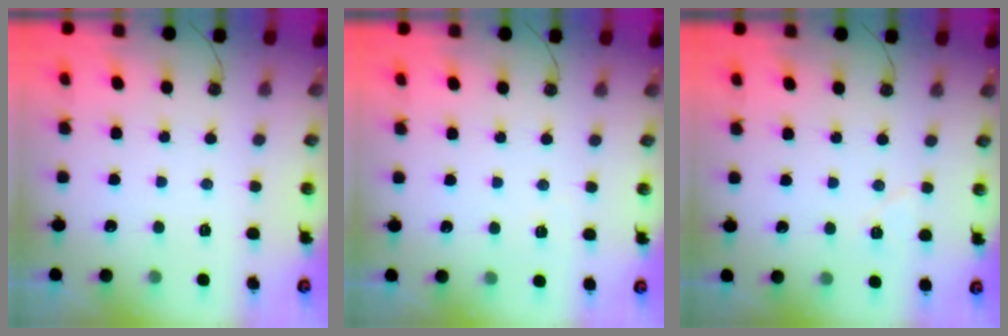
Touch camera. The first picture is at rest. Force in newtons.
{"total": 2.2, "press": 2.1, "slide": 0.7}
{"total": 5.0, "press": 4.9, "slide": 1.3}